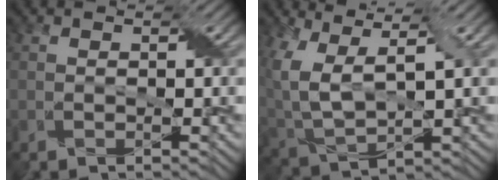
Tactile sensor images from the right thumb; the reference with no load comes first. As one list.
[{"total": 10.1, "force": [3.1, 5.1, 8.1], "torque": [-0.207, -0.010, 0.069]}]